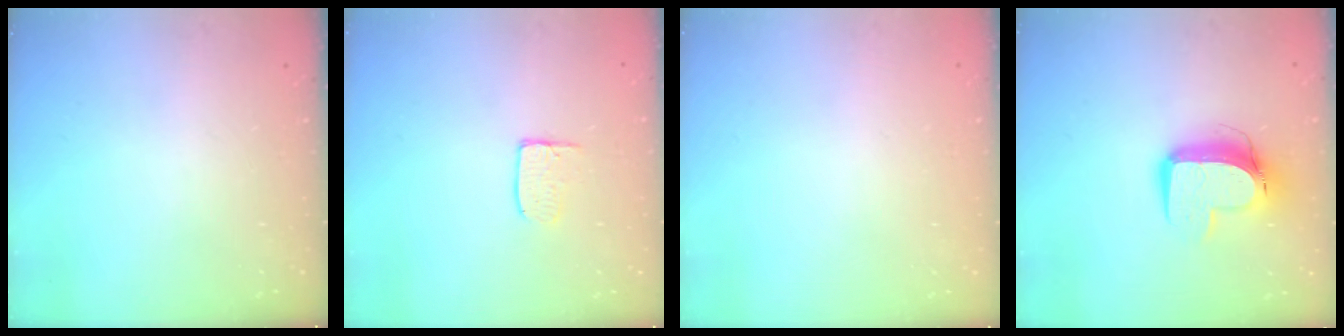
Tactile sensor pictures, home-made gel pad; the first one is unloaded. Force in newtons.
{"total": 4.7, "press": 4.7, "slide": 0.4}
{"total": 0.0}
{"total": 12.3, "press": 12.3, "slide": 1.3}